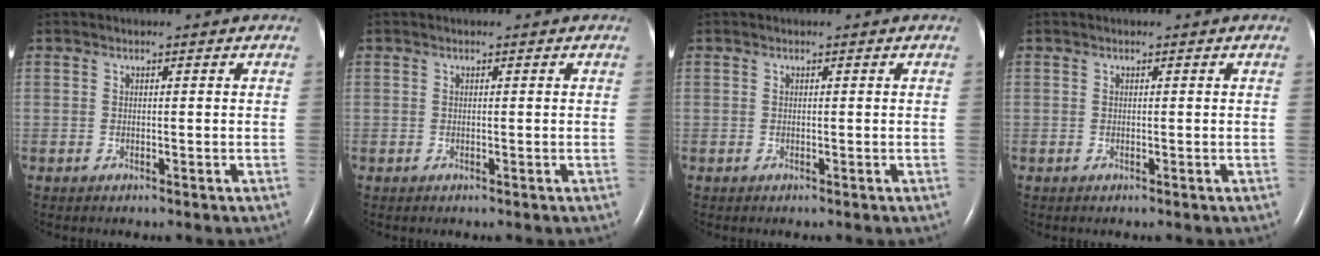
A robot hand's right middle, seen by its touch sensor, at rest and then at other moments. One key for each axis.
{"total": 0.0}
{"total": 0.0}
{"total": 0.0}